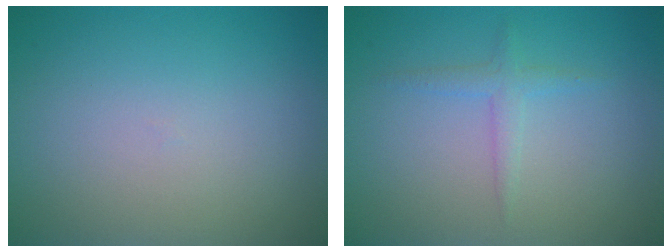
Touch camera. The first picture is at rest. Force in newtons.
{"total": 1.4, "press": 1.4, "slide": 0.0}